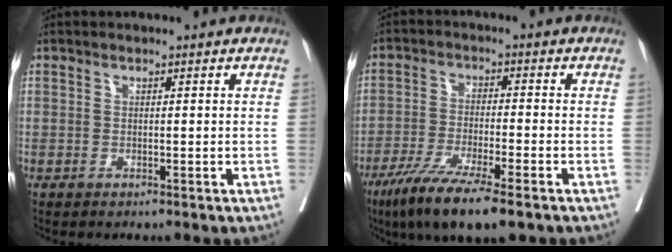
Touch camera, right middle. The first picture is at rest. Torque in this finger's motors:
{"motor_torque": [1.17, -0.97, 0.22, 0.16]}